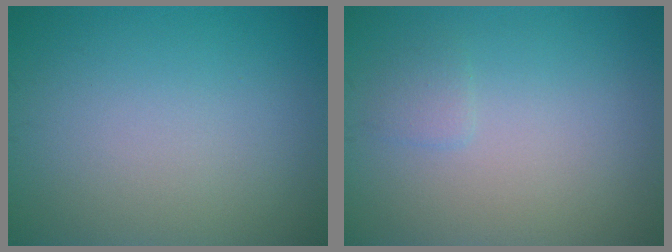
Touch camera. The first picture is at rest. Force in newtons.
{"total": 0.9, "press": 0.9, "slide": 0.1}